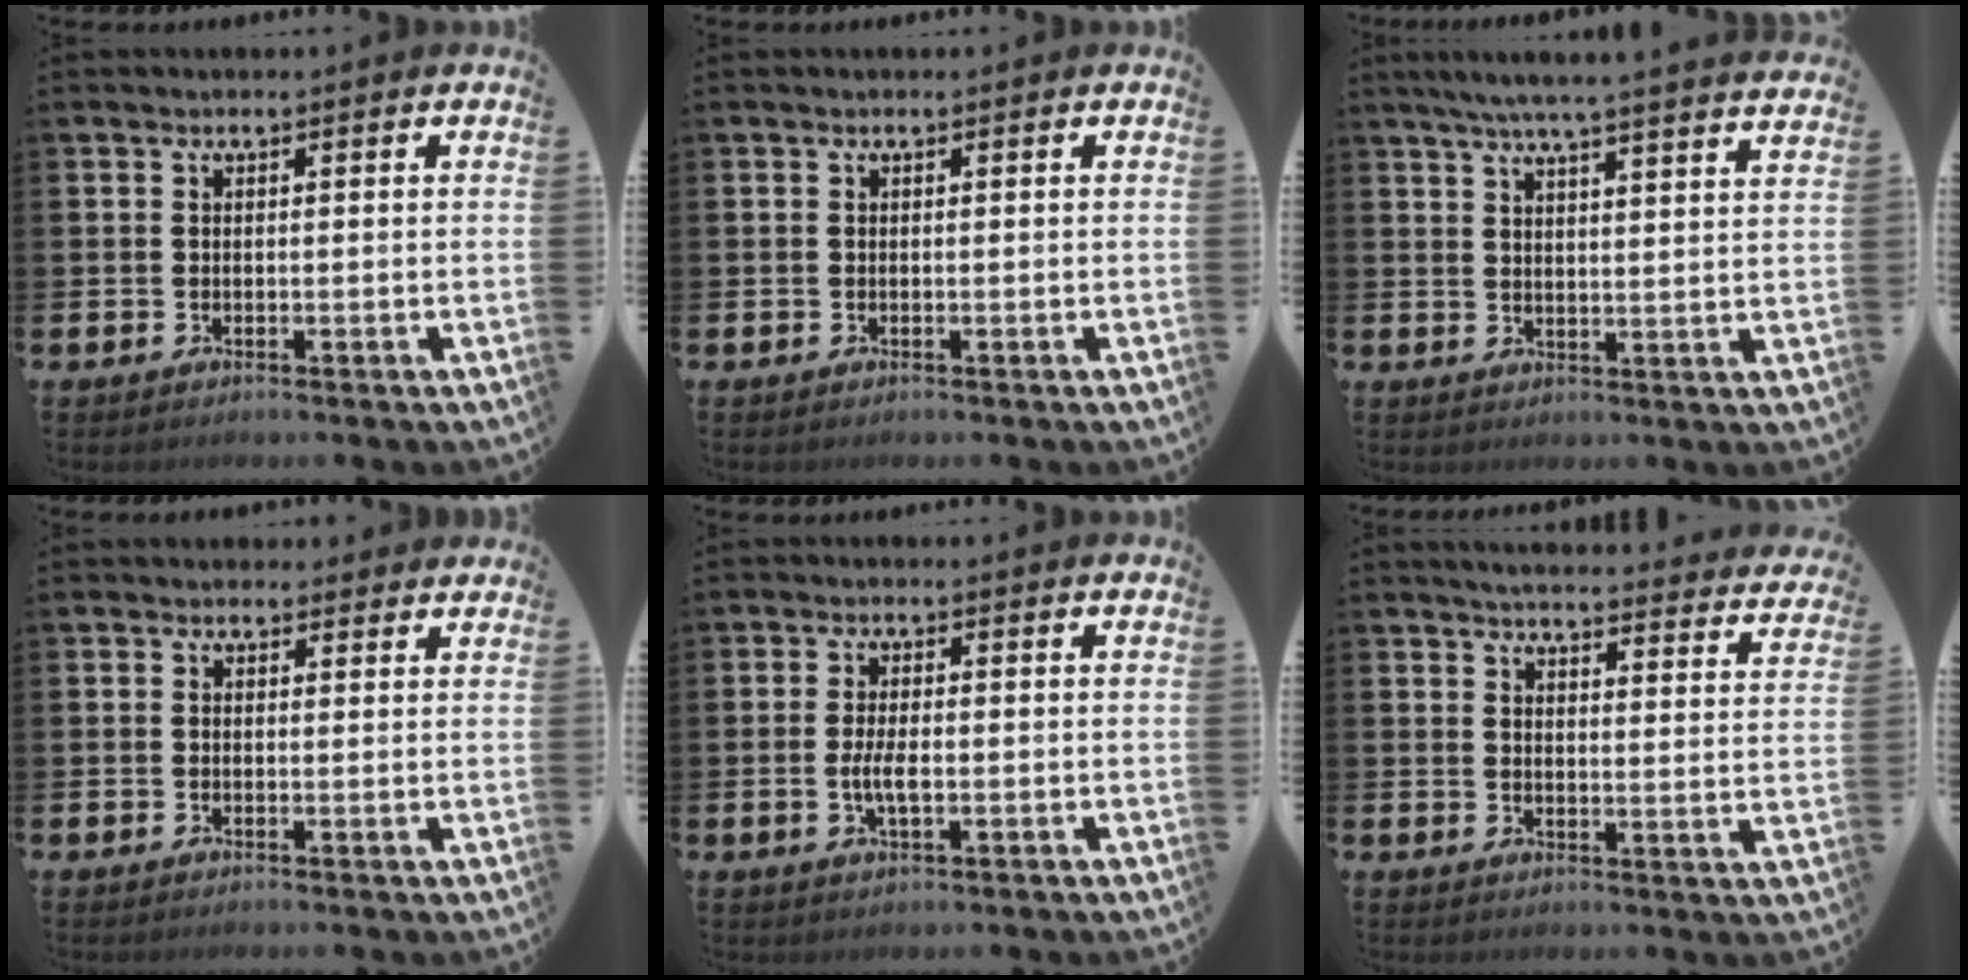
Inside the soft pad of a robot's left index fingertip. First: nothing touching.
{"total": 0.0}
{"total": 5.9, "force": [5.6, -0.5, 1.9], "torque": [-0.051, -0.029, 0.096]}
{"total": 1.3, "force": [1.1, 0.8, 0.0], "torque": [0.008, 0.004, 0.018]}
{"total": 3.3, "force": [-0.4, 1.2, 3.0], "torque": [-0.051, 0.000, -0.009]}
{"total": 4.6, "force": [4.5, 0.2, 0.8], "torque": [-0.020, -0.039, 0.075]}